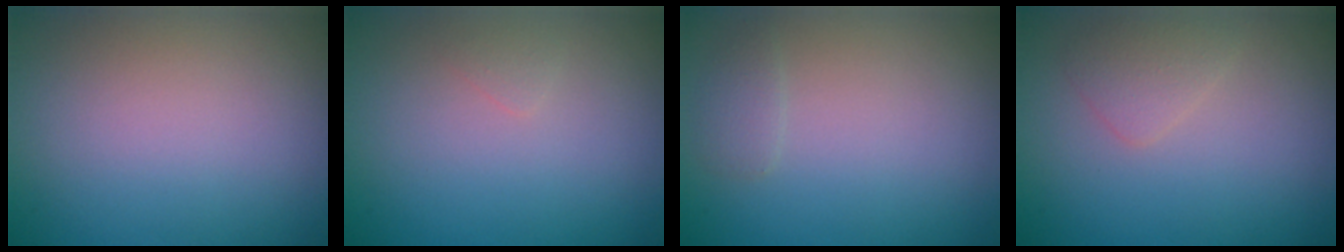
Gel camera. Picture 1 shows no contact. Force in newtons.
{"total": 0.5, "press": 0.5, "slide": 0.0}
{"total": 1.0, "press": 1.0, "slide": 0.1}
{"total": 1.5, "press": 1.5, "slide": 0.1}